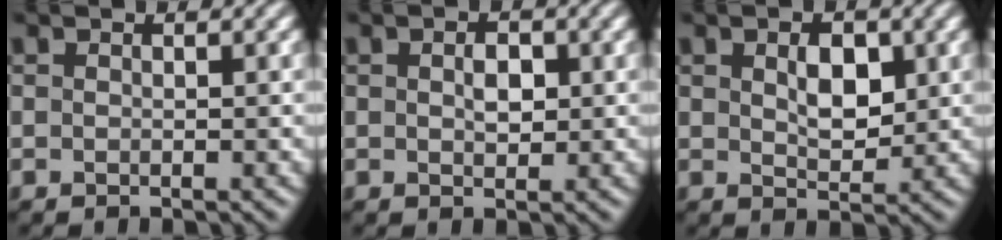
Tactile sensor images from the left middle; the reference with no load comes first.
{"total": 1.8, "force": [0.3, 1.1, 1.5], "torque": [-0.027, 0.002, 0.004]}
{"total": 3.2, "force": [0.9, 1.7, 2.5], "torque": [-0.044, -0.001, 0.015]}